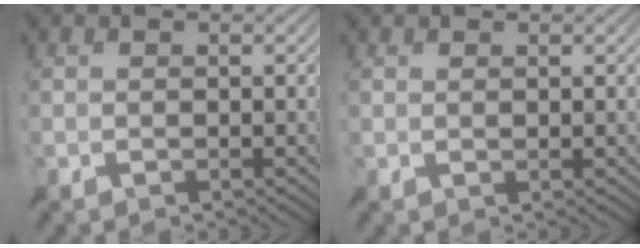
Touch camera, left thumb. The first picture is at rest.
{"total": 1.4, "force": [1.3, -0.2, 0.3], "torque": [-0.004, 0.007, 0.021]}